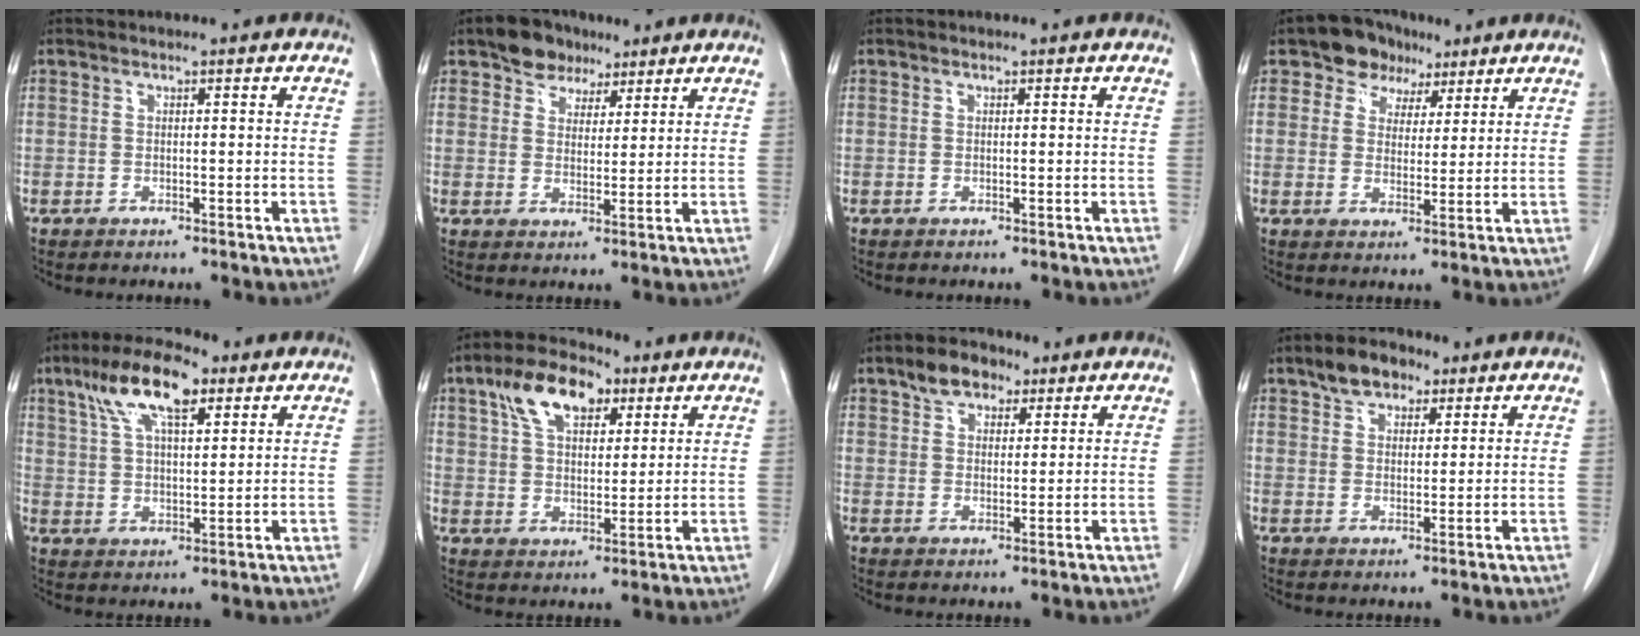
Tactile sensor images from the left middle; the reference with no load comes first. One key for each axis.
{"total": 5.7, "fx": 3.9, "fy": 3.7, "fz": 1.7, "tx": -0.028, "ty": 0.015, "tz": 0.069}
{"total": 0.0}
{"total": 6.4, "fx": 3.9, "fy": 4.8, "fz": 1.5, "tx": -0.020, "ty": 0.023, "tz": 0.066}
{"total": 11.1, "fx": 6.3, "fy": 3.5, "fz": 8.5, "tx": -0.161, "ty": 0.021, "tz": 0.113}
{"total": 10.6, "fx": 5.6, "fy": 5.4, "fz": 7.2, "tx": -0.135, "ty": 0.029, "tz": 0.101}
{"total": 5.9, "fx": 3.7, "fy": 3.4, "fz": 3.0, "tx": -0.050, "ty": 0.017, "tz": 0.066}
{"total": 6.1, "fx": 3.9, "fy": 3.4, "fz": 3.1, "tx": -0.051, "ty": 0.018, "tz": 0.069}